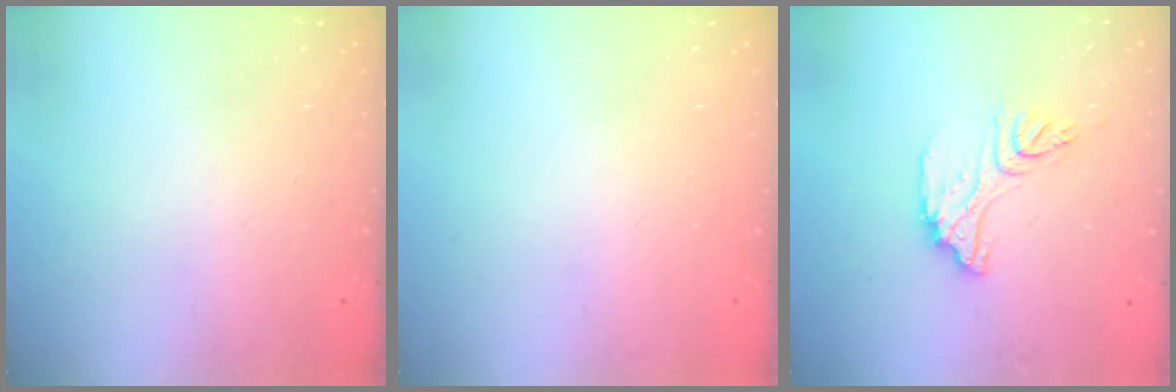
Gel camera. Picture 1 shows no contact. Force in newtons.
{"total": 0.0}
{"total": 12.5, "press": 12.4, "slide": 1.1}